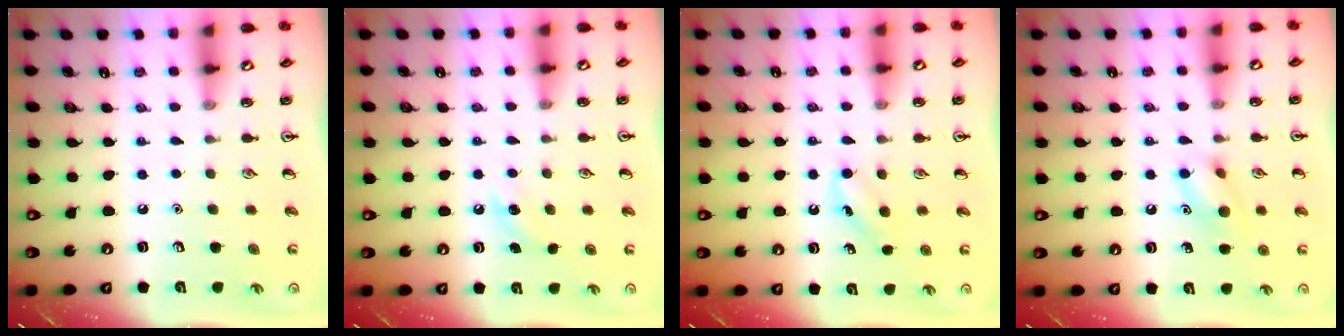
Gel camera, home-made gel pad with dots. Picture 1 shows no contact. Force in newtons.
{"total": 4.8, "press": 4.5, "slide": 1.6}
{"total": 4.1, "press": 3.9, "slide": 1.3}
{"total": 9.5, "press": 9.4, "slide": 1.5}